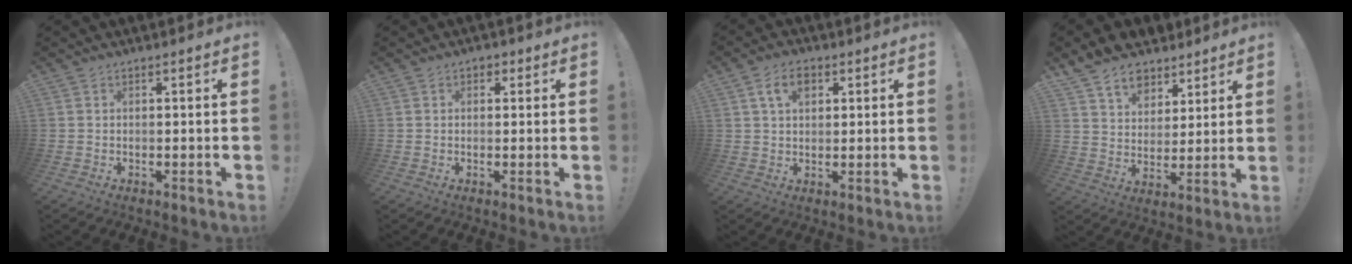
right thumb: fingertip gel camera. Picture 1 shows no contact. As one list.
[{"total": 1.8, "force": [0.4, 1.6, 0.7], "torque": [-0.006, 0.002, 0.005]}, {"total": 6.9, "force": [2.8, 4.2, 4.7], "torque": [-0.076, 0.005, 0.051]}, {"total": 11.5, "force": [8.2, 7.3, 3.3], "torque": [-0.055, -0.062, 0.160]}]